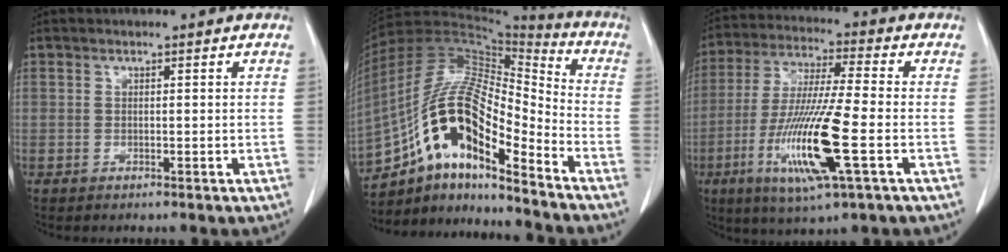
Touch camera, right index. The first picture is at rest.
{"total": 17.8, "force": [-10.2, 4.6, 13.8], "torque": [-0.264, 0.033, -0.177]}
{"total": 15.3, "force": [-4.7, 0.4, 14.6], "torque": [-0.296, -0.022, -0.088]}